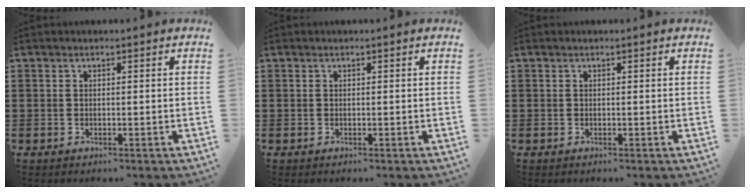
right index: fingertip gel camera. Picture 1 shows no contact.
{"total": 0.0}
{"total": 0.0}